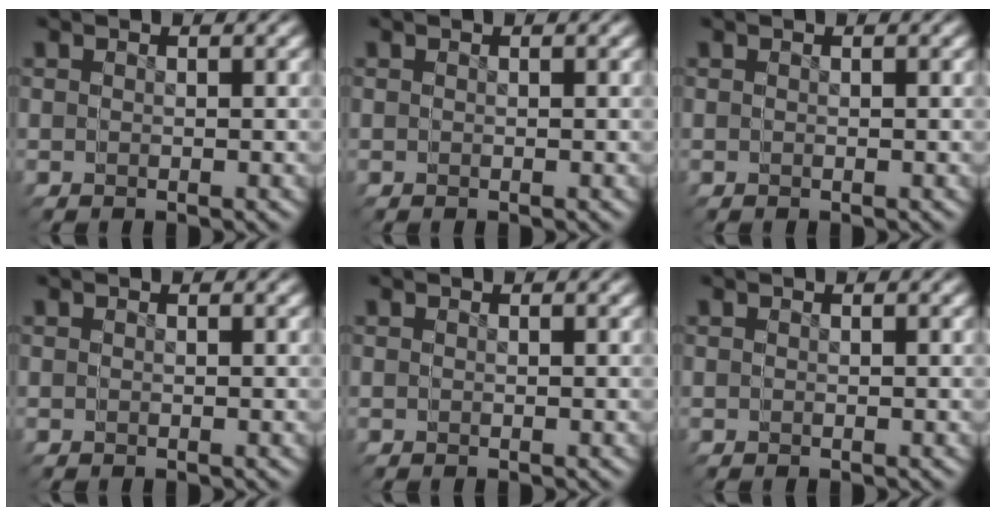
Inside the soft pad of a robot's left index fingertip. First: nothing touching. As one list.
[{"total": 0.0}, {"total": 0.0}, {"total": 0.0}, {"total": 0.0}, {"total": 0.0}]